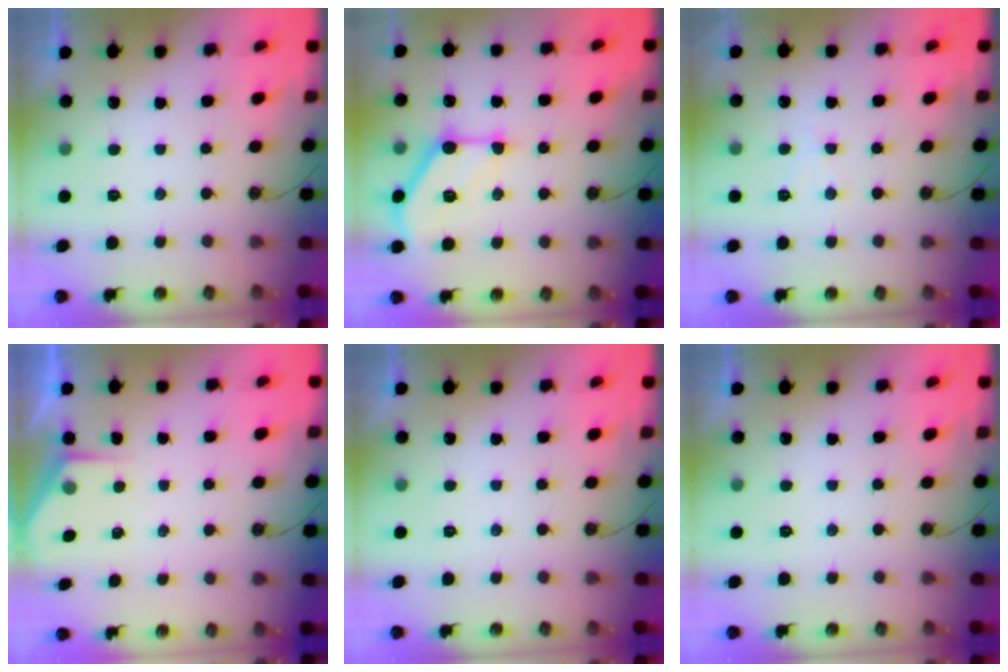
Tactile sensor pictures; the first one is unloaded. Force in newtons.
{"total": 13.0, "press": 13.0, "slide": 0.5}
{"total": 6.3, "press": 6.2, "slide": 0.8}
{"total": 2.1, "press": 2.1, "slide": 0.2}
{"total": 0.0}
{"total": 0.0}